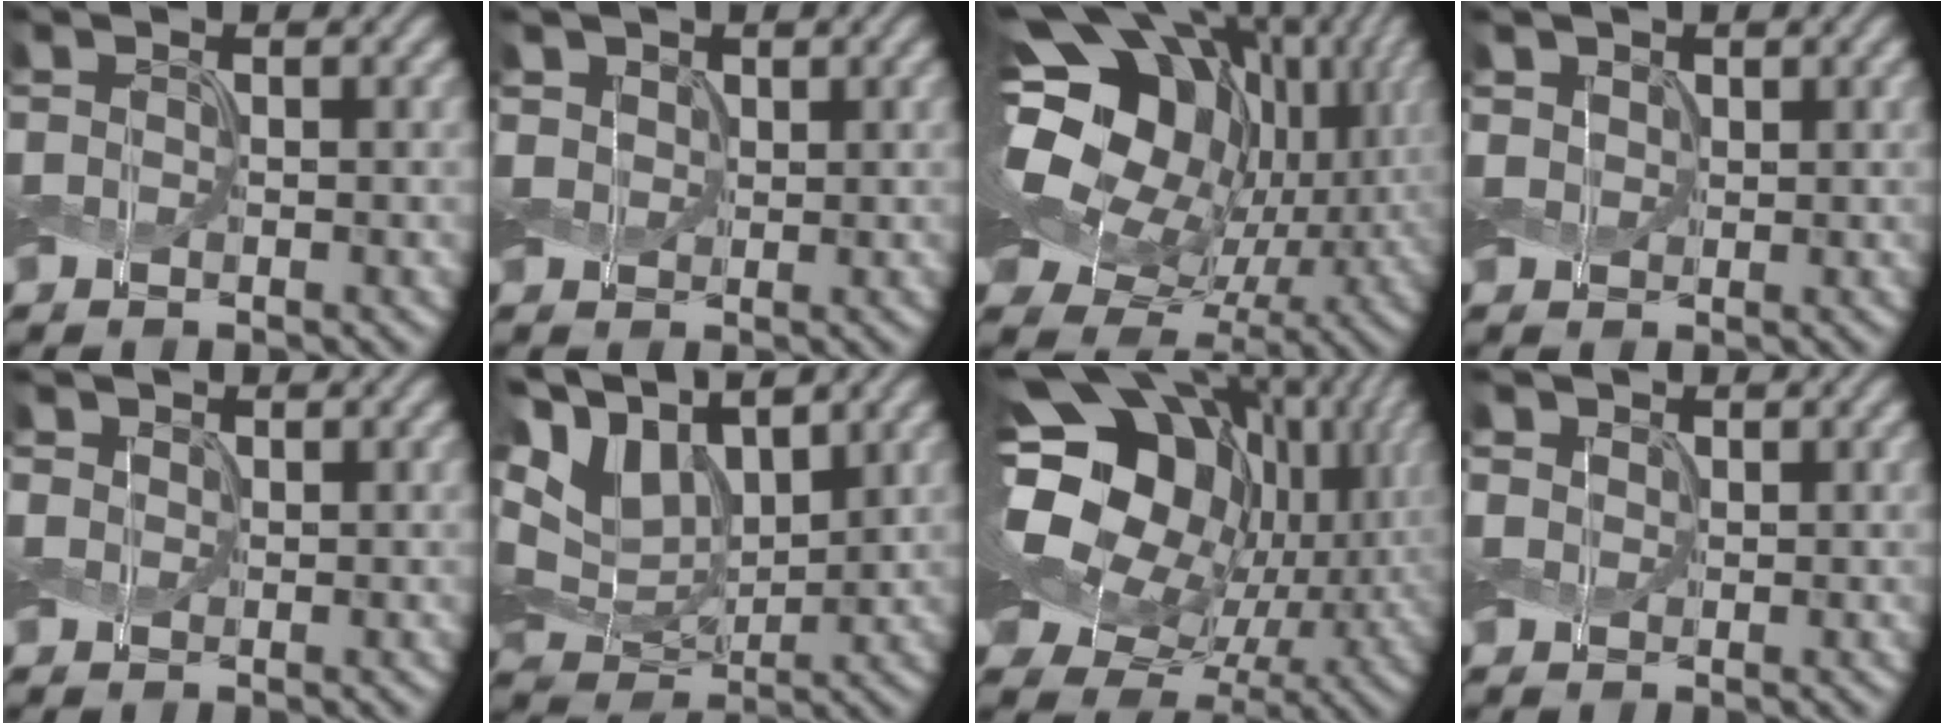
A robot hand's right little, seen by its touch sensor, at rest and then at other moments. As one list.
[{"total": 1.6, "force": [0.8, 1.4, 0.4], "torque": [-0.015, -0.008, 0.018]}, {"total": 20.4, "force": [4.0, 14.8, 13.4], "torque": [-0.273, 0.027, 0.074]}, {"total": 1.3, "force": [0.6, 1.1, 0.3], "torque": [-0.012, -0.007, 0.015]}, {"total": 0.7, "force": [0.3, 0.6, 0.0], "torque": [0.000, 0.000, 0.003]}, {"total": 9.2, "force": [4.4, 5.2, 6.2], "torque": [-0.156, 0.014, 0.079]}, {"total": 20.0, "force": [4.2, 14.4, 13.1], "torque": [-0.270, 0.025, 0.086]}, {"total": 1.6, "force": [0.8, 1.3, 0.5], "torque": [-0.016, -0.002, 0.014]}]